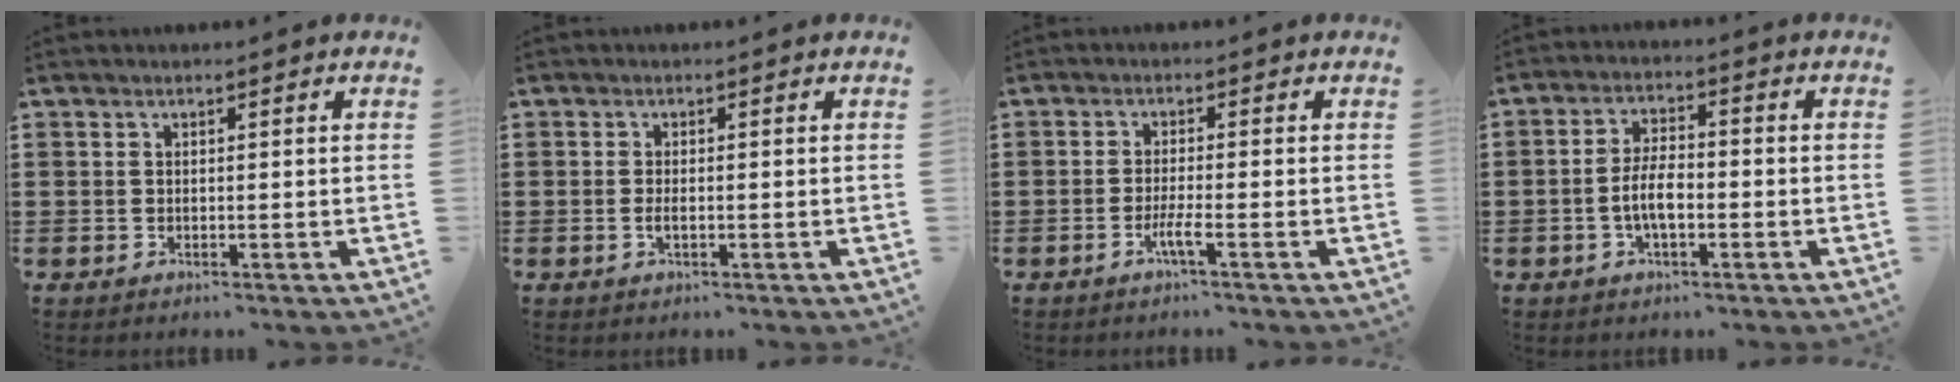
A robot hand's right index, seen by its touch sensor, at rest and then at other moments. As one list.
[{"total": 1.3, "force": [-0.4, 0.3, 1.2], "torque": [-0.023, -0.001, -0.006]}, {"total": 3.1, "force": [-1.7, -0.1, 2.6], "torque": [-0.051, -0.006, -0.035]}, {"total": 5.3, "force": [-1.5, 2.0, 4.7], "torque": [-0.103, -0.001, -0.031]}]